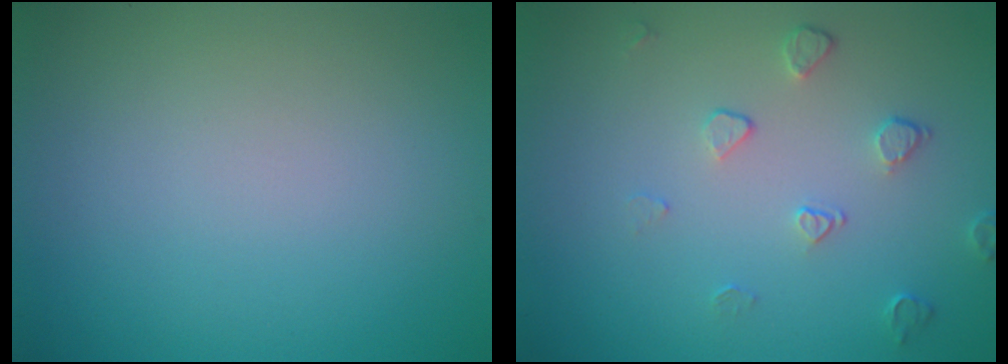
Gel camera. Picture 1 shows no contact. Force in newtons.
{"total": 1.6, "press": 1.1, "slide": 1.2}